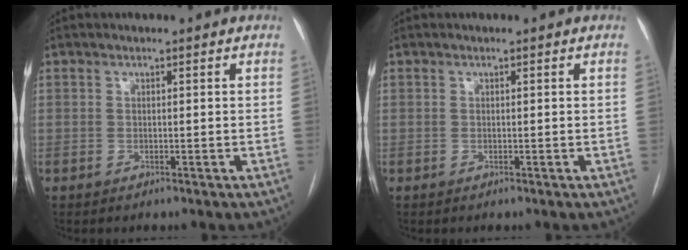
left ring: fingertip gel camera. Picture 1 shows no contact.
{"total": 0.0}